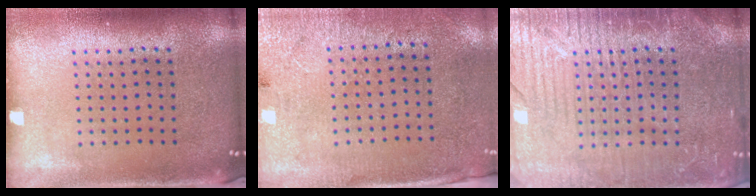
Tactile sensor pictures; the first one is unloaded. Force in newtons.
{"total": 2.7, "press": 2.3, "slide": 1.5}
{"total": 4.5, "press": 4.5, "slide": 0.6}